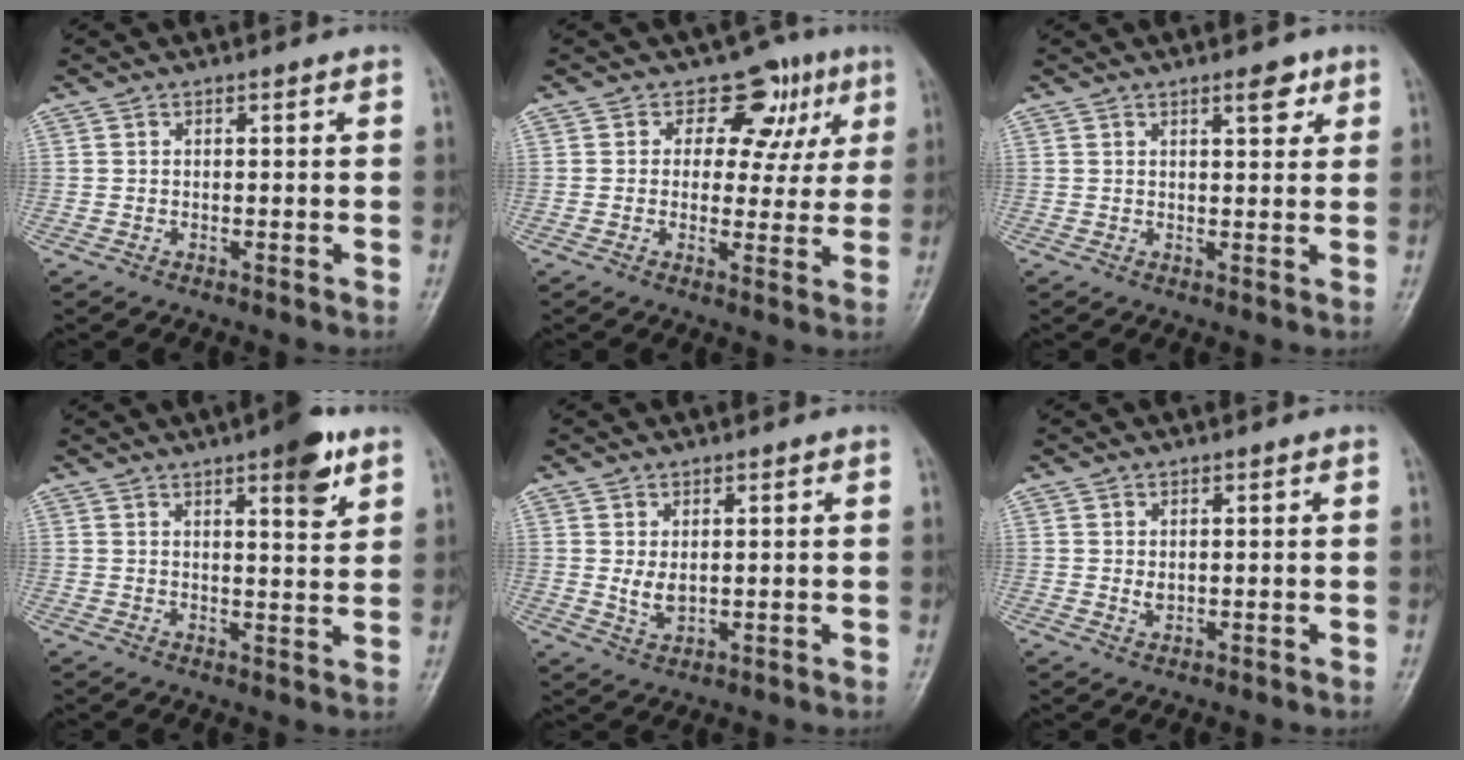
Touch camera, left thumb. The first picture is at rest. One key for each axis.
{"total": 9.2, "fx": 3.9, "fy": 7.0, "fz": 4.5, "tx": -0.001, "ty": -0.003, "tz": 0.046}
{"total": 3.7, "fx": 2.2, "fy": 1.5, "fz": 2.5, "tx": -0.021, "ty": -0.010, "tz": 0.029}
{"total": 7.7, "fx": 4.5, "fy": 2.0, "fz": 5.9, "tx": -0.070, "ty": -0.022, "tz": 0.059}
{"total": 3.4, "fx": 0.7, "fy": 2.1, "fz": 2.6, "tx": -0.038, "ty": -0.012, "tz": 0.019}
{"total": 1.6, "fx": 0.4, "fy": 1.1, "fz": 1.1, "tx": -0.014, "ty": -0.005, "tz": 0.010}